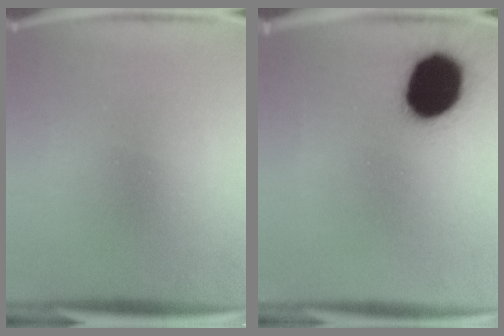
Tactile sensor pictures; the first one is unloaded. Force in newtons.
{"total": 17.8}